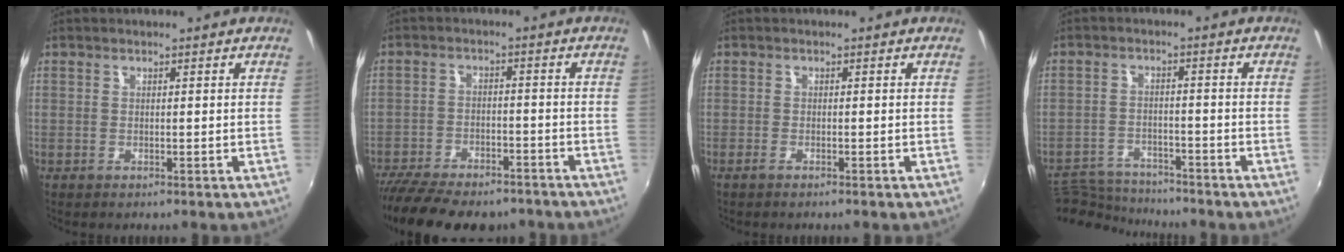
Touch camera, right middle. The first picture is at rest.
{"total": 16.7, "force": [-13.5, 5.8, 7.8], "torque": [-0.170, -0.037, -0.204]}
{"total": 1.4, "force": [-1.1, 0.2, 0.7], "torque": [-0.017, -0.004, -0.023]}
{"total": 11.8, "force": [-11.1, 2.6, 3.2], "torque": [-0.092, -0.003, -0.187]}